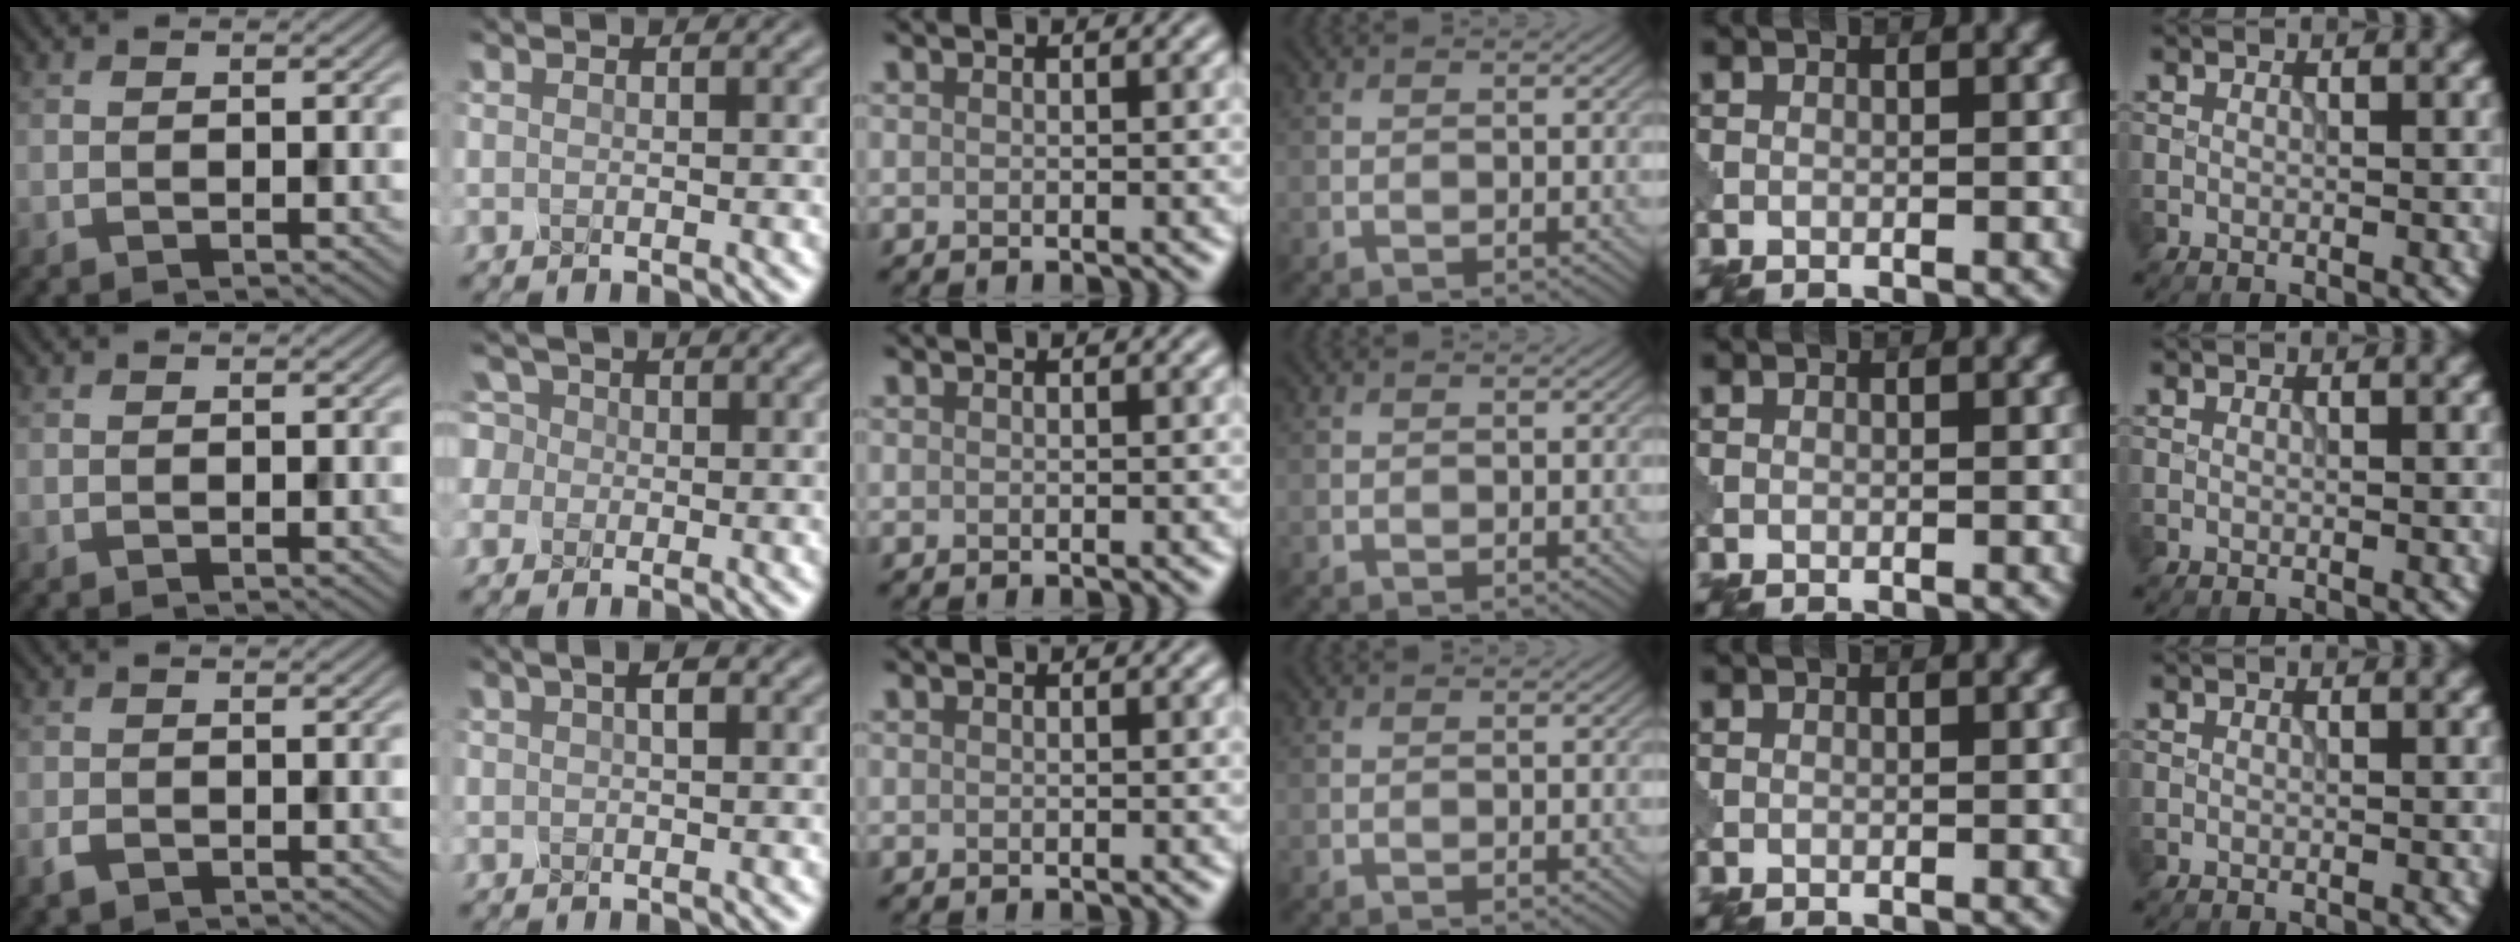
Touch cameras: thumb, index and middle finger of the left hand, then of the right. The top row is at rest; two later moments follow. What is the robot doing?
{"motion": "squeeze", "object": "foam earplug"}